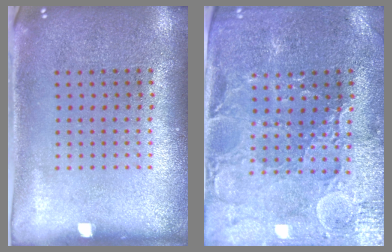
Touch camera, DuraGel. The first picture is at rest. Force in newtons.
{"total": 1.9, "press": 1.8, "slide": 0.5}